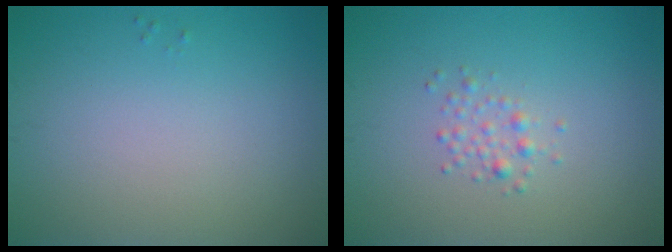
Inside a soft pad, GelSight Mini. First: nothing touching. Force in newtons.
{"total": 1.3, "press": 1.3, "slide": 0.0}